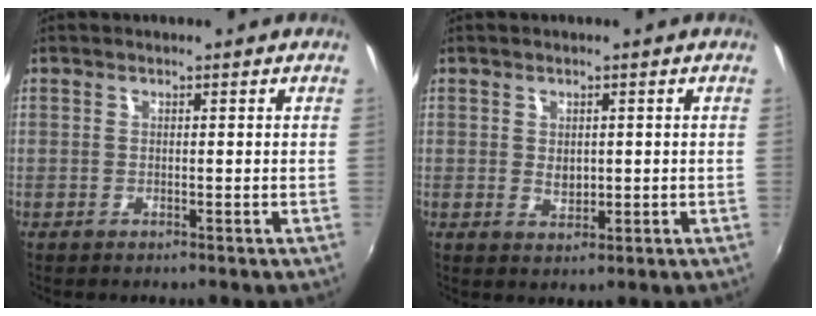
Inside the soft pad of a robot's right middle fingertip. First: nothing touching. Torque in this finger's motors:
{"motor_torque": [0.42, -0.32, 0.14, 0.02]}